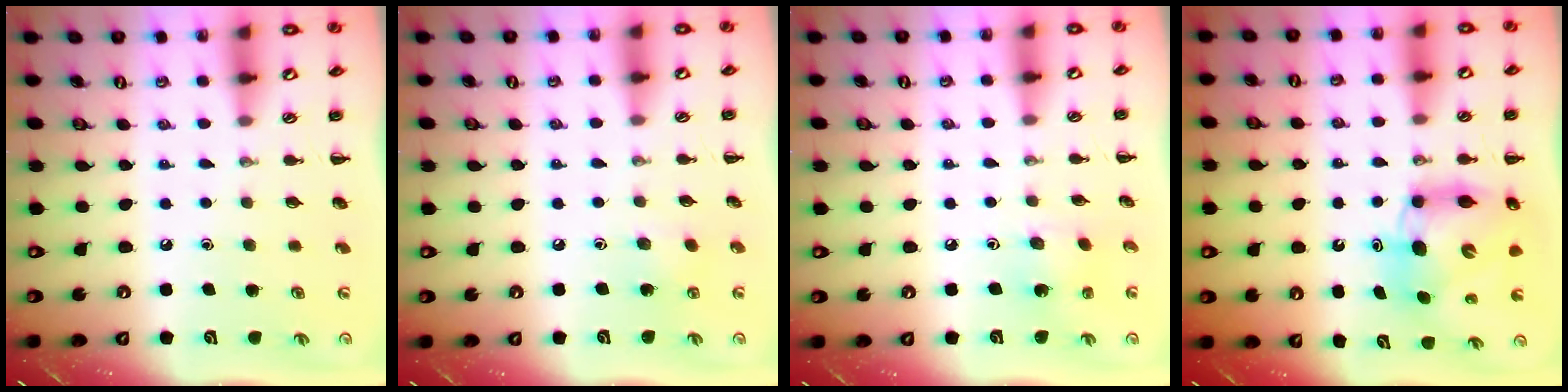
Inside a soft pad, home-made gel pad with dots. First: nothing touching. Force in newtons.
{"total": 3.7, "press": 3.5, "slide": 1.1}
{"total": 1.7, "press": 1.7, "slide": 0.5}
{"total": 8.9, "press": 8.6, "slide": 2.4}